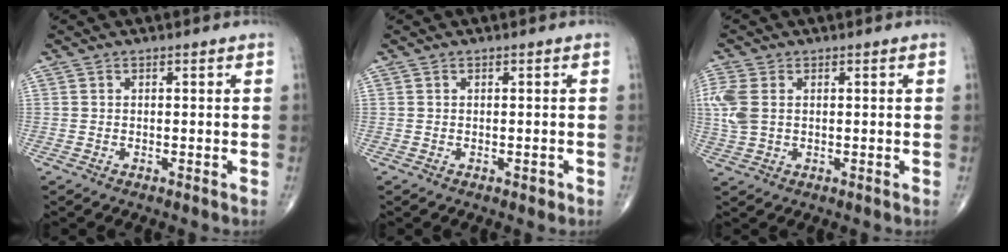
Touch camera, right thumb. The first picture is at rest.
{"total": 0.7, "force": [-0.3, 0.4, 0.5], "torque": [0.000, 0.000, -0.005]}
{"total": 6.4, "force": [0.9, 4.2, 4.7], "torque": [-0.135, 0.009, 0.023]}